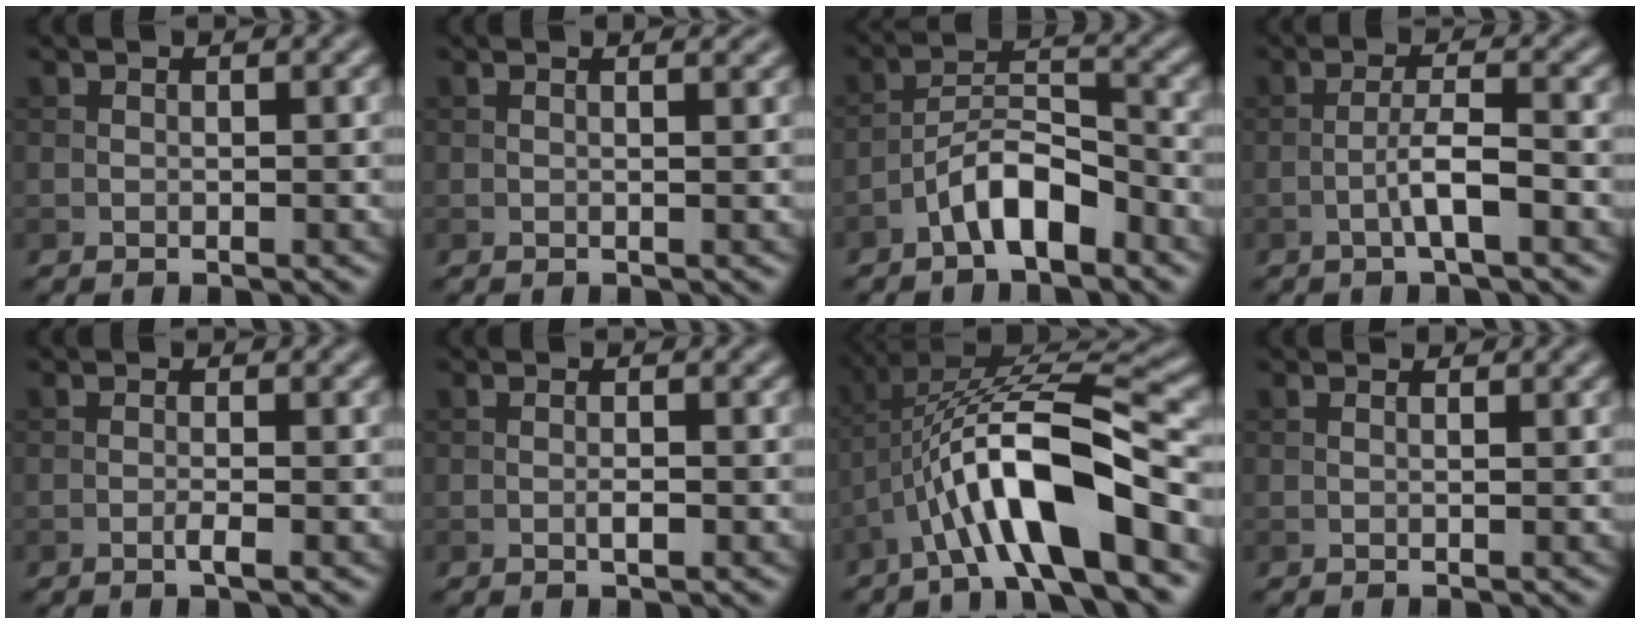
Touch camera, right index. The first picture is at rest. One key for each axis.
{"total": 2.1, "fx": 1.3, "fy": 0.9, "fz": 1.4, "tx": -0.008, "ty": 0.005, "tz": -0.008}
{"total": 5.1, "fx": -3.2, "fy": 1.8, "fz": 3.6, "tx": -0.057, "ty": 0.016, "tz": -0.061}
{"total": 3.1, "fx": -1.3, "fy": 0.3, "fz": 2.8, "tx": -0.051, "ty": 0.011, "tz": -0.028}
{"total": 1.3, "fx": -0.5, "fy": 0.2, "fz": 1.2, "tx": -0.019, "ty": 0.001, "tz": -0.014}
{"total": 1.1, "fx": -0.4, "fy": 0.2, "fz": 1.0, "tx": -0.019, "ty": 0.000, "tz": -0.007}
{"total": 10.9, "fx": -3.7, "fy": 2.8, "fz": 9.9, "tx": -0.177, "ty": 0.017, "tz": -0.067}
{"total": 0.9, "fx": 0.8, "fy": 0.2, "fz": 0.5, "tx": -0.015, "ty": -0.002, "tz": 0.002}